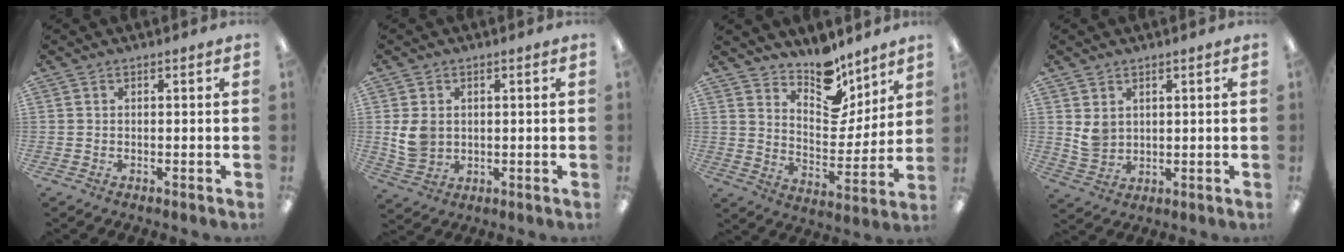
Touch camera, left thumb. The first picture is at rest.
{"total": 6.2, "force": [1.1, 5.0, 3.4], "torque": [-0.071, 0.005, 0.023]}
{"total": 12.5, "force": [10.4, 5.5, 4.1], "torque": [-0.058, -0.088, 0.193]}
{"total": 4.5, "force": [2.2, 3.5, 1.8], "torque": [-0.033, -0.002, 0.043]}